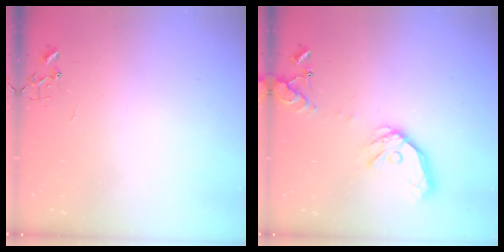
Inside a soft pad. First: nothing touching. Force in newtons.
{"total": 16.8, "press": 16.6, "slide": 2.9}